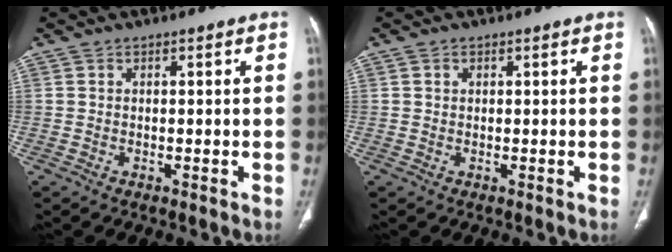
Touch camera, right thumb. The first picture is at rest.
{"total": 0.9, "force": [0.4, 0.7, 0.4], "torque": [-0.005, 0.000, 0.007]}